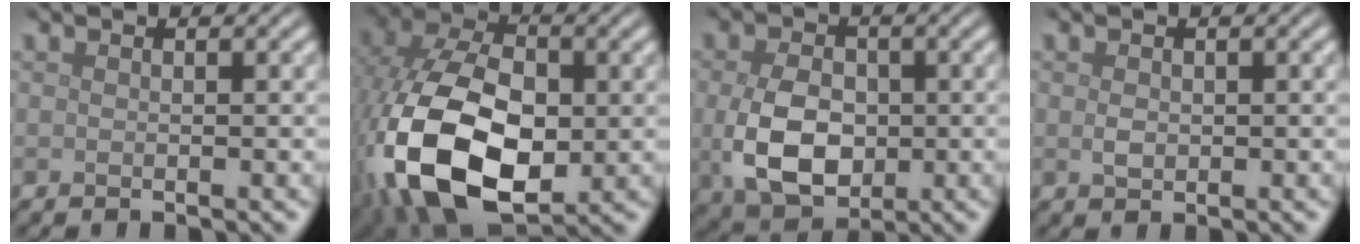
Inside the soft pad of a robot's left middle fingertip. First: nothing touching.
{"total": 15.6, "force": [-3.6, 10.0, 11.5], "torque": [-0.261, -0.029, -0.062]}
{"total": 6.5, "force": [-0.6, 4.6, 4.6], "torque": [-0.103, -0.013, -0.008]}
{"total": 1.1, "force": [0.1, 0.8, 0.8], "torque": [-0.017, -0.003, 0.002]}